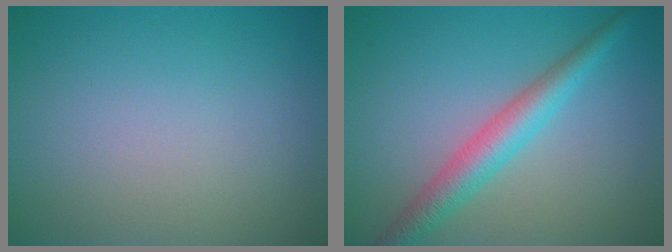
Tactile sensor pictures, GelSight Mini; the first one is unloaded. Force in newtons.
{"total": 3.9, "press": 3.9, "slide": 0.0}